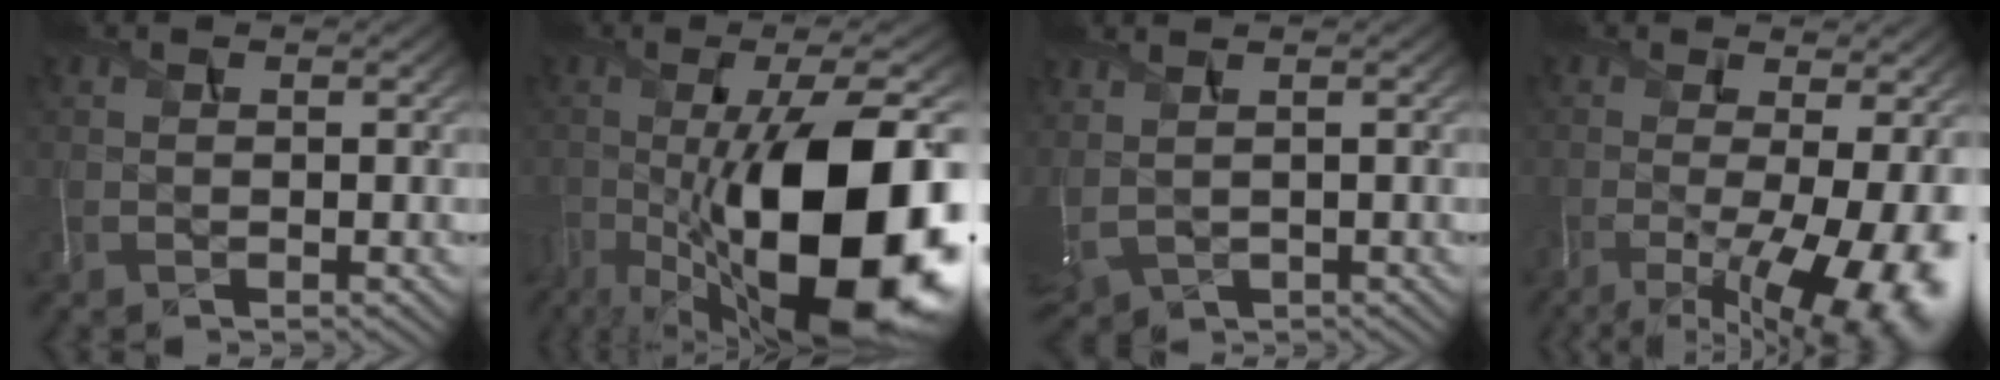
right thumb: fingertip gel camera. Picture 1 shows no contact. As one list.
[{"total": 19.9, "force": [-5.7, 7.2, 17.6], "torque": [-0.293, -0.015, -0.088]}, {"total": 3.6, "force": [1.9, 1.9, 2.5], "torque": [-0.071, 0.011, 0.037]}, {"total": 14.8, "force": [-4.8, 5.4, 12.9], "torque": [-0.163, -0.040, -0.048]}]